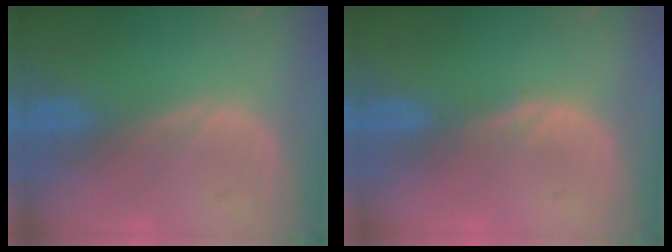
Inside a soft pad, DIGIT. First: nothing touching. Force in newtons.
{"total": 1.0, "press": 1.0, "slide": 0.1}